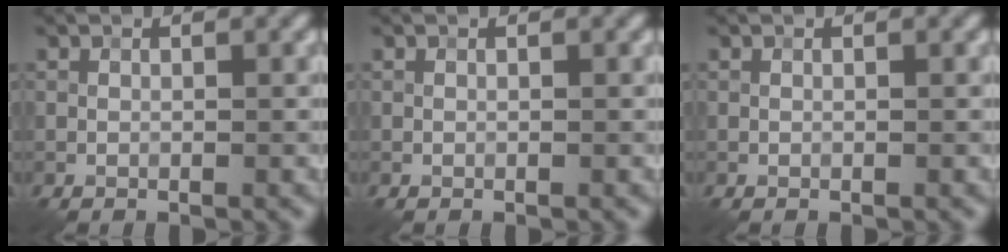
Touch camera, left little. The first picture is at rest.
{"total": 0.0}
{"total": 0.0}